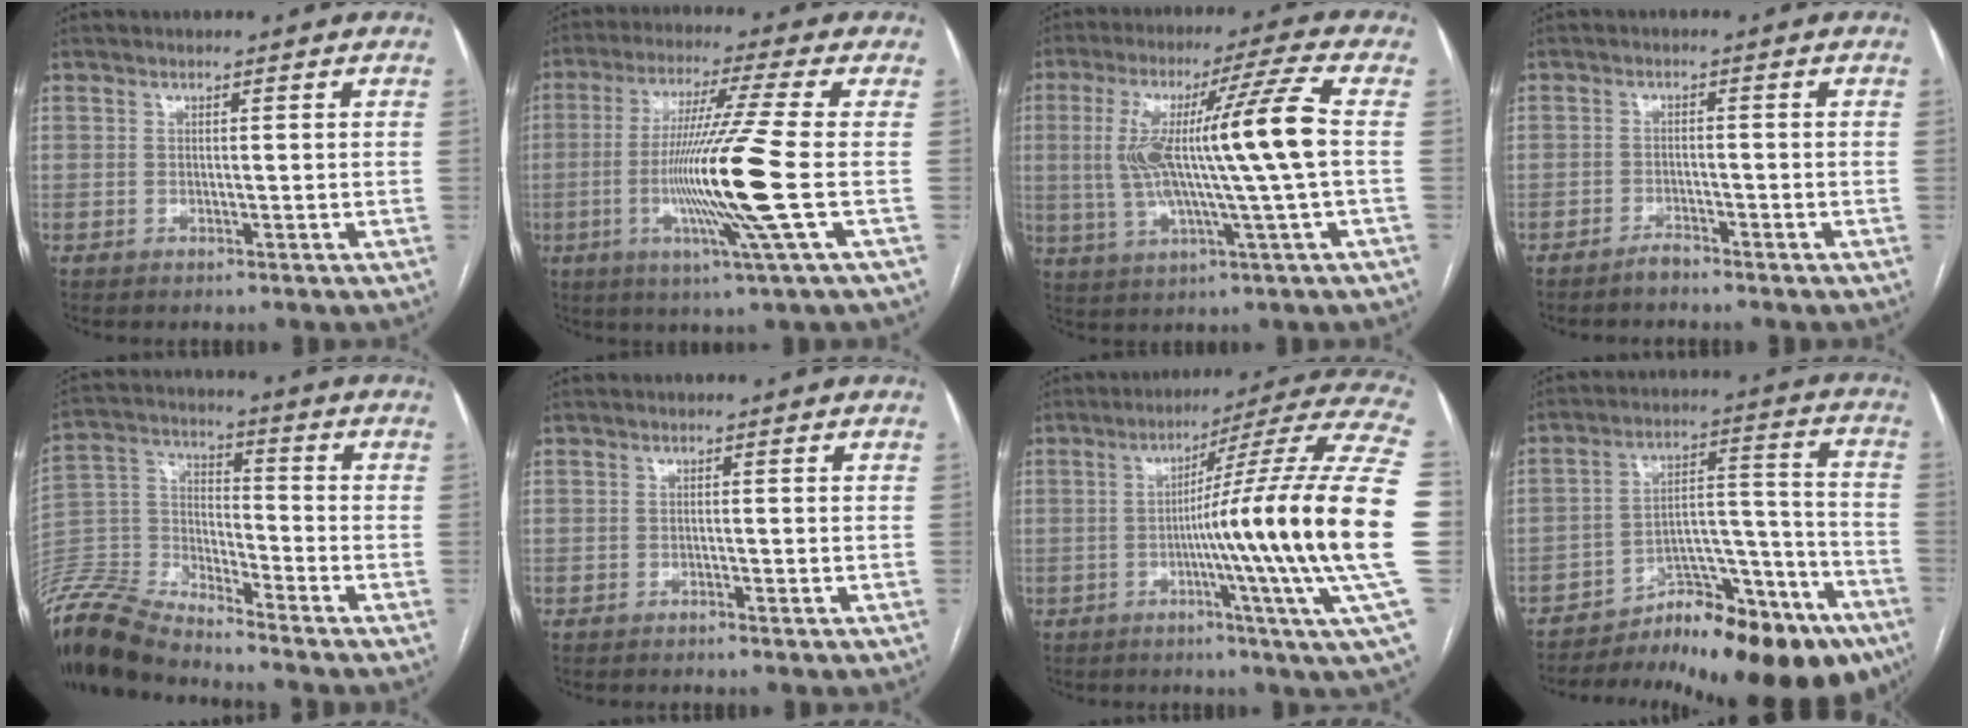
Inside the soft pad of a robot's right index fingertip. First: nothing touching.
{"total": 14.3, "force": [-2.7, -2.5, 13.8], "torque": [-0.271, -0.024, -0.056]}
{"total": 14.6, "force": [0.6, -0.9, 14.5], "torque": [-0.277, 0.018, 0.009]}
{"total": 1.5, "force": [-1.5, -0.1, 0.4], "torque": [-0.007, -0.001, -0.028]}
{"total": 13.6, "force": [-13.1, 1.4, 3.2], "torque": [-0.068, 0.020, -0.260]}
{"total": 0.8, "force": [-0.5, 0.2, 0.5], "torque": [-0.011, 0.000, -0.007]}
{"total": 23.9, "force": [-2.8, -2.6, 23.6], "torque": [-0.267, 0.006, -0.068]}
{"total": 20.5, "force": [-16.5, 5.2, 10.9], "torque": [-0.080, 0.044, -0.239]}